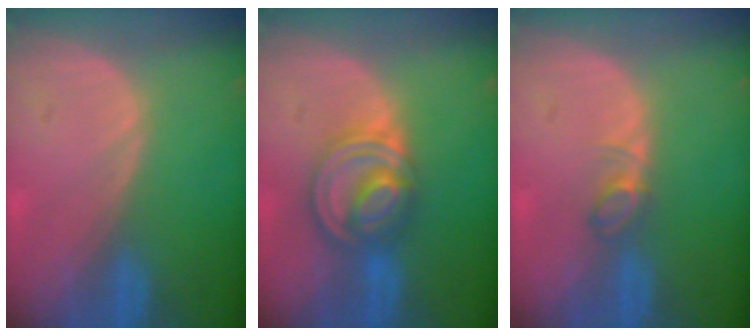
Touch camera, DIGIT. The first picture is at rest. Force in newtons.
{"total": 8.0, "press": 6.9, "slide": 3.9}
{"total": 2.4, "press": 2.4, "slide": 0.4}